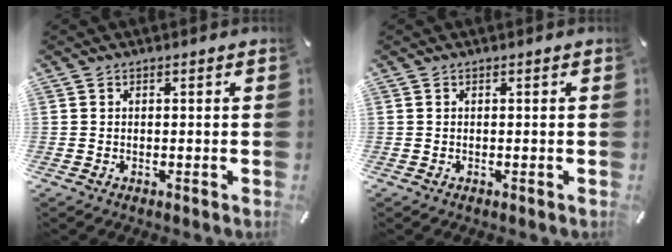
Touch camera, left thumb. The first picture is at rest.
{"total": 0.0}